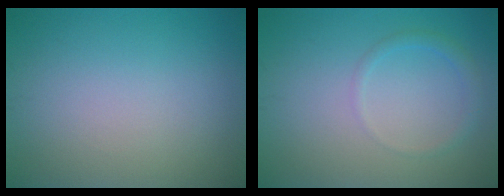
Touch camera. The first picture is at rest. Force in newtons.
{"total": 1.3, "press": 1.3, "slide": 0.0}